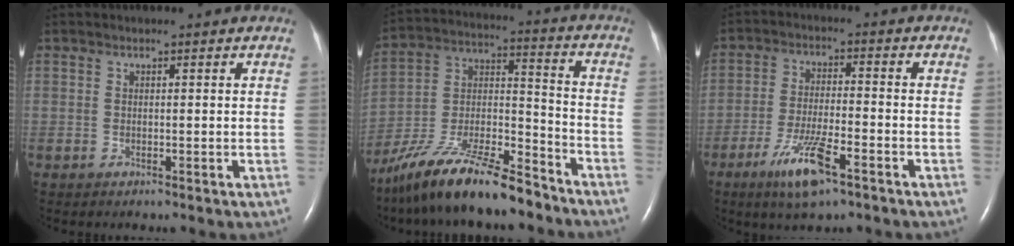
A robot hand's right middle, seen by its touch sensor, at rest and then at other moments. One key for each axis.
{"total": 19.4, "fx": -15.6, "fy": 3.6, "fz": 10.9, "tx": -0.213, "ty": -0.012, "tz": -0.279}
{"total": 8.7, "fx": -5.1, "fy": 1.4, "fz": 6.9, "tx": -0.137, "ty": -0.015, "tz": -0.089}